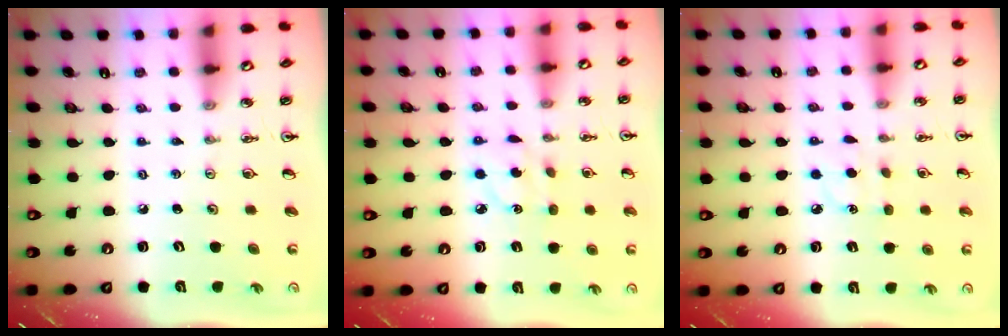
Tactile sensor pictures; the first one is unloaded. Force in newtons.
{"total": 3.7, "press": 3.7, "slide": 0.3}
{"total": 4.7, "press": 4.7, "slide": 0.6}